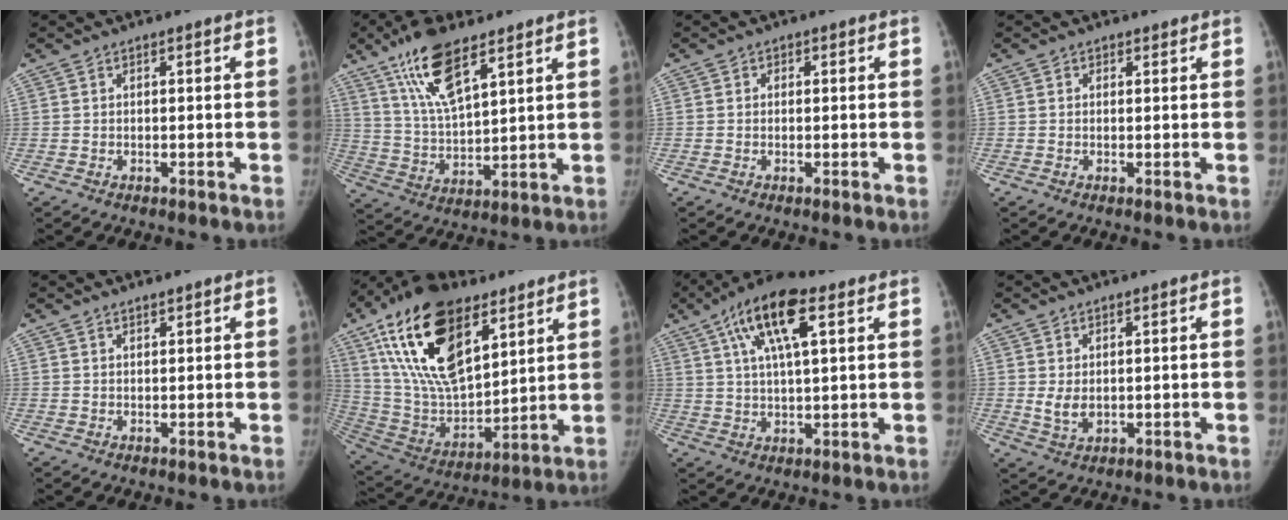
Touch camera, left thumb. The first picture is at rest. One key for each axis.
{"total": 13.3, "fx": 8.2, "fy": 4.5, "fz": 9.5, "tx": -0.165, "ty": -0.032, "tz": 0.161}
{"total": 0.7, "fx": 0.1, "fy": 0.7, "fz": 0.1, "tx": 0.007, "ty": 0.002, "tz": 0.000}
{"total": 0.8, "fx": 0.5, "fy": 0.6, "fz": -0.1, "tx": 0.006, "ty": -0.003, "tz": 0.005}
{"total": 1.2, "fx": 1.1, "fy": 0.1, "fz": 0.4, "tx": -0.002, "ty": -0.008, "tz": 0.020}
{"total": 26.4, "fx": 13.4, "fy": 12.9, "fz": 18.7, "tx": -0.336, "ty": -0.036, "tz": 0.247}
{"total": 13.9, "fx": 6.2, "fy": 4.9, "fz": 11.4, "tx": -0.196, "ty": 0.002, "tz": 0.103}
{"total": 3.3, "fx": 0.7, "fy": 2.0, "fz": 2.6, "tx": -0.040, "ty": -0.011, "tz": 0.022}